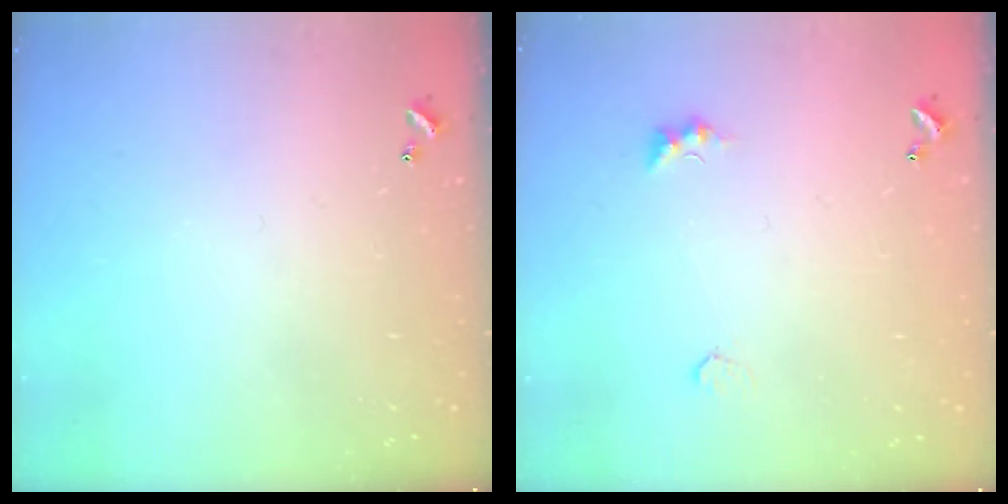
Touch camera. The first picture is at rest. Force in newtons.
{"total": 2.0, "press": 2.0, "slide": 0.5}